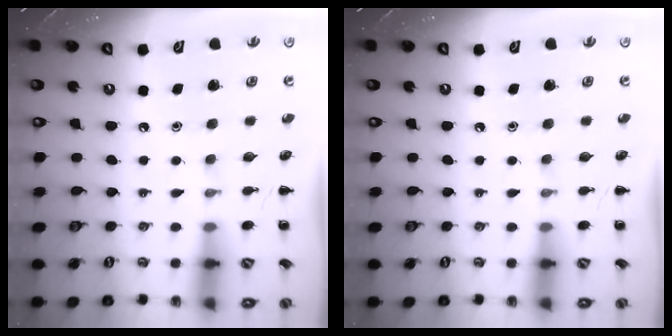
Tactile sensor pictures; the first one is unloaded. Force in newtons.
{"total": 0.0}